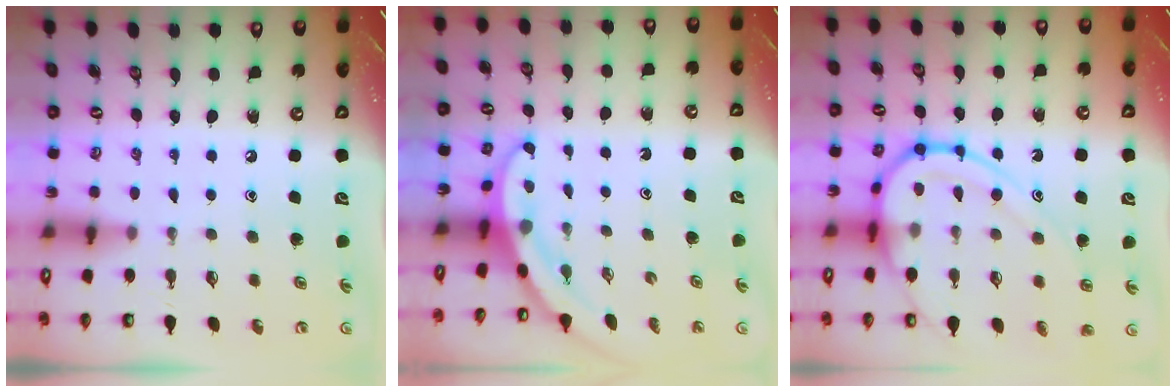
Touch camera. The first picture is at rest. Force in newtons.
{"total": 3.3, "press": 3.3, "slide": 0.2}
{"total": 15.0, "press": 14.9, "slide": 1.7}